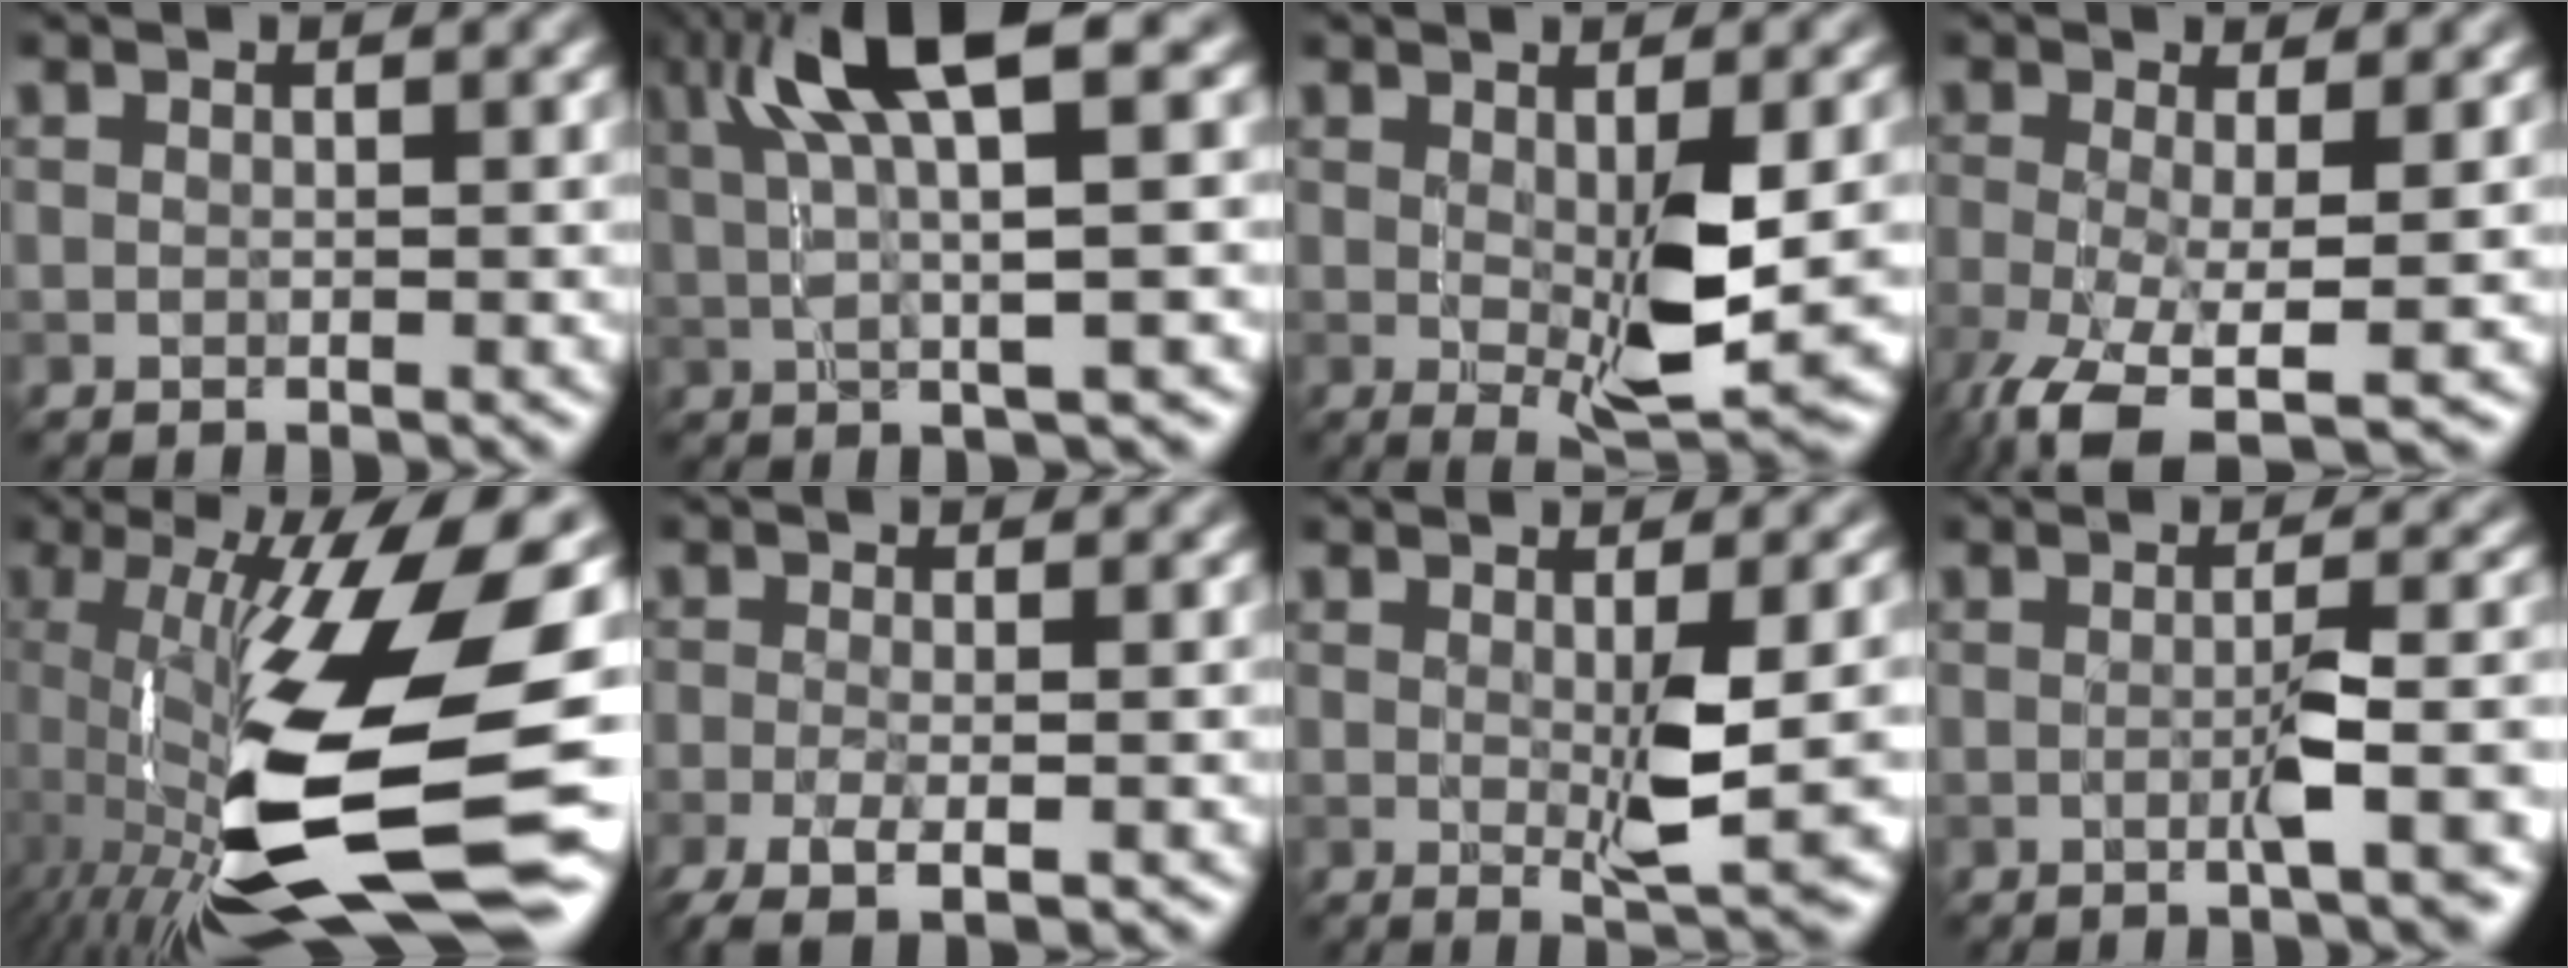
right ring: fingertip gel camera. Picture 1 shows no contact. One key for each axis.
{"total": 9.1, "fx": 3.2, "fy": 2.1, "fz": 8.2, "tx": -0.129, "ty": 0.017, "tz": 0.063}
{"total": 6.3, "fx": -0.6, "fy": 1.4, "fz": 6.1, "tx": -0.103, "ty": -0.012, "tz": 0.001}
{"total": 7.3, "fx": -3.1, "fy": 2.2, "fz": 6.2, "tx": -0.119, "ty": -0.021, "tz": -0.049}
{"total": 16.1, "fx": -0.4, "fy": 5.6, "fz": 15.1, "tx": -0.284, "ty": -0.015, "tz": 0.015}
{"total": 3.8, "fx": -2.0, "fy": 1.1, "fz": 3.1, "tx": -0.055, "ty": -0.006, "tz": -0.036}
{"total": 4.6, "fx": -0.4, "fy": 0.6, "fz": 4.5, "tx": -0.077, "ty": -0.006, "tz": 0.002}
{"total": 3.7, "fx": -1.1, "fy": 0.6, "fz": 3.5, "tx": -0.047, "ty": 0.006, "tz": -0.018}